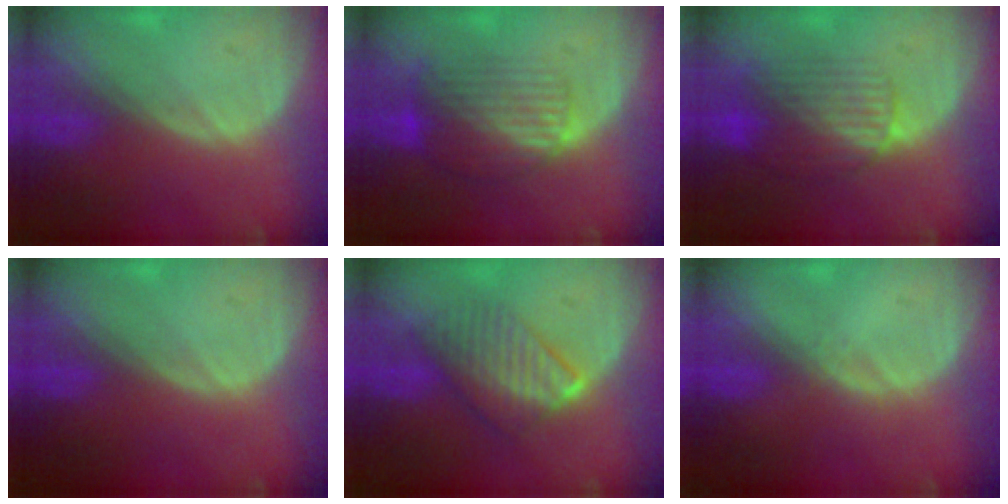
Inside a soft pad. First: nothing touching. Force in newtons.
{"total": 8.3, "press": 7.2, "slide": 4.3}
{"total": 8.2, "press": 7.3, "slide": 3.9}
{"total": 0.0}
{"total": 6.5, "press": 6.4, "slide": 0.9}
{"total": 0.8, "press": 0.6, "slide": 0.5}